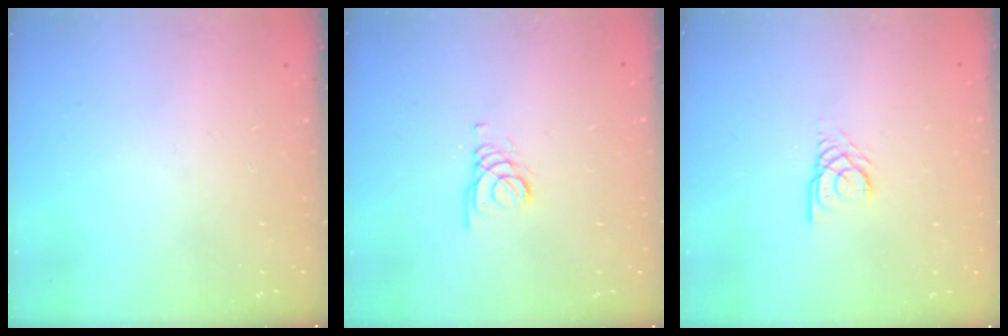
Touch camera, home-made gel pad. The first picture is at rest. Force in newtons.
{"total": 1.8, "press": 1.8, "slide": 0.2}
{"total": 2.7, "press": 2.7, "slide": 0.2}